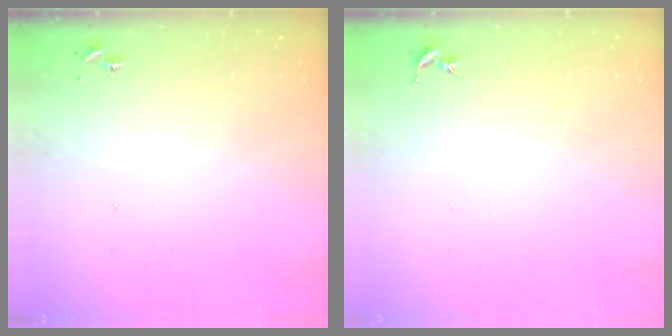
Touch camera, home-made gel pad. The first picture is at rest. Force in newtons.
{"total": 0.0}